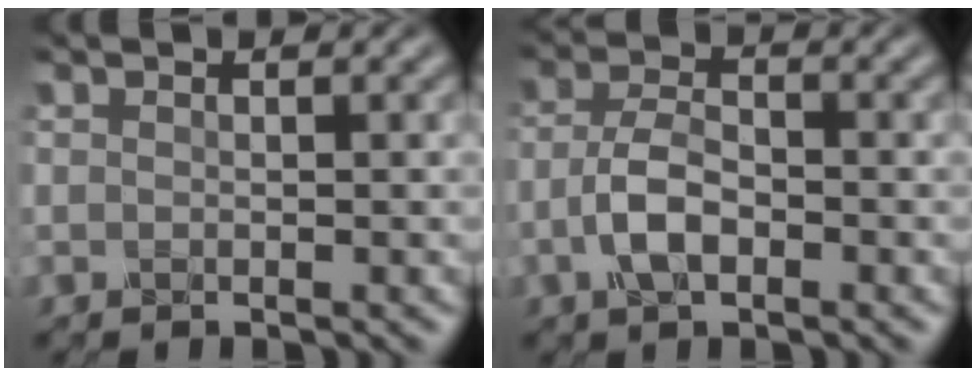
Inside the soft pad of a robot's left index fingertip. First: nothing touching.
{"total": 3.7, "force": [-1.2, 1.8, 3.0], "torque": [-0.062, 0.003, -0.030]}